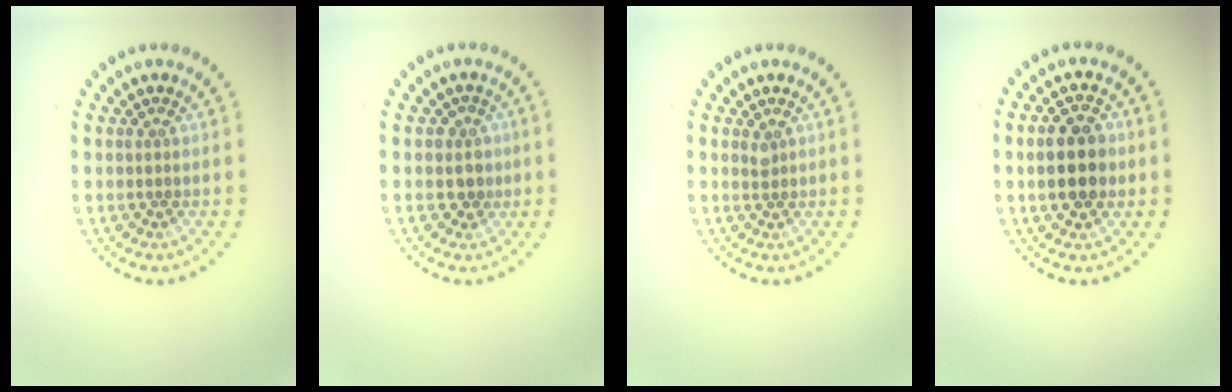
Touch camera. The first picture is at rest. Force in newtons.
{"total": 1.9, "press": 1.5, "slide": 1.1}
{"total": 0.8, "press": 0.6, "slide": 0.5}
{"total": 4.8, "press": 4.8, "slide": 0.2}